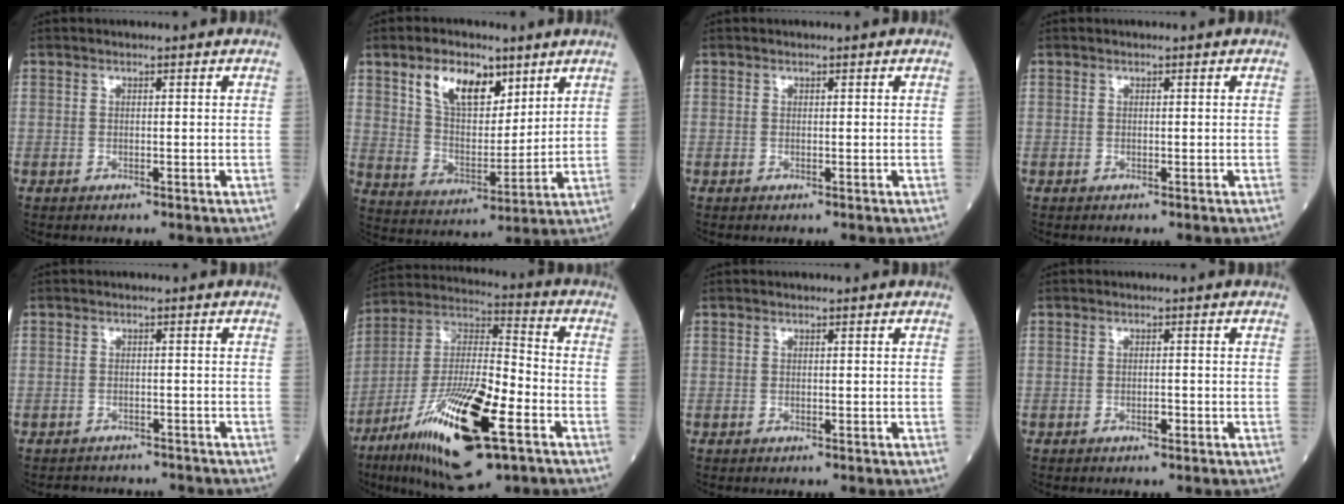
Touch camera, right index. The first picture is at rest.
{"total": 11.1, "force": [6.4, 5.5, 7.2], "torque": [-0.138, 0.012, 0.129]}
{"total": 0.0}
{"total": 0.0}
{"total": 4.5, "force": [-4.1, 1.8, -0.2], "torque": [0.003, 0.005, -0.052]}
{"total": 21.6, "force": [-9.7, 4.5, 18.8], "torque": [-0.373, -0.034, -0.166]}
{"total": 0.0}
{"total": 0.9, "force": [-0.4, 0.3, 0.8], "torque": [-0.016, 0.000, -0.005]}